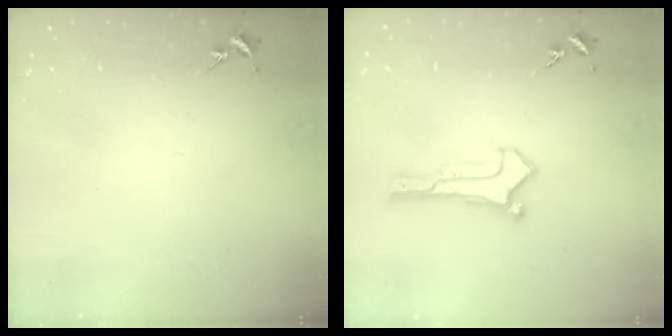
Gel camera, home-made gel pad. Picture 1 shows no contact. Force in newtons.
{"total": 0.0}